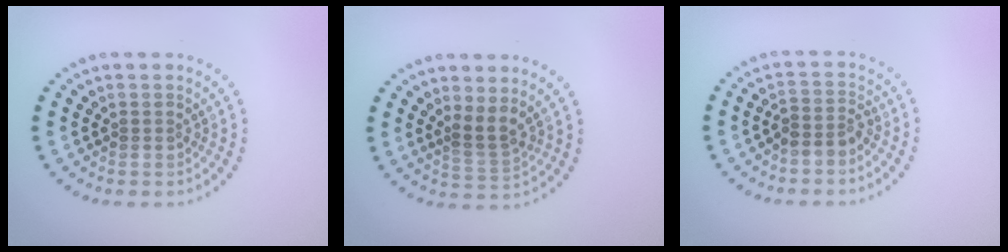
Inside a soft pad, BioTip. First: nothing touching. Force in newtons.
{"total": 1.9, "press": 1.4, "slide": 1.4}
{"total": 2.0, "press": 1.6, "slide": 1.2}